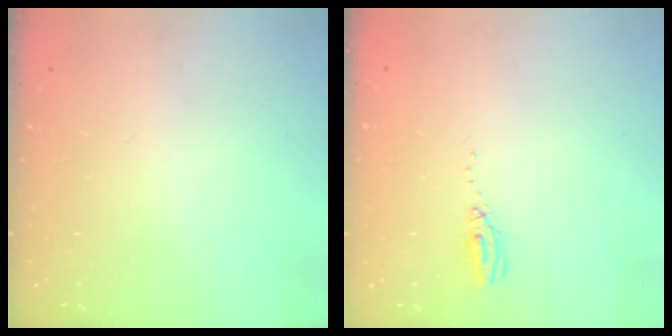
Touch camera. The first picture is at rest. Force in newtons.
{"total": 9.3, "press": 5.1, "slide": 7.7}